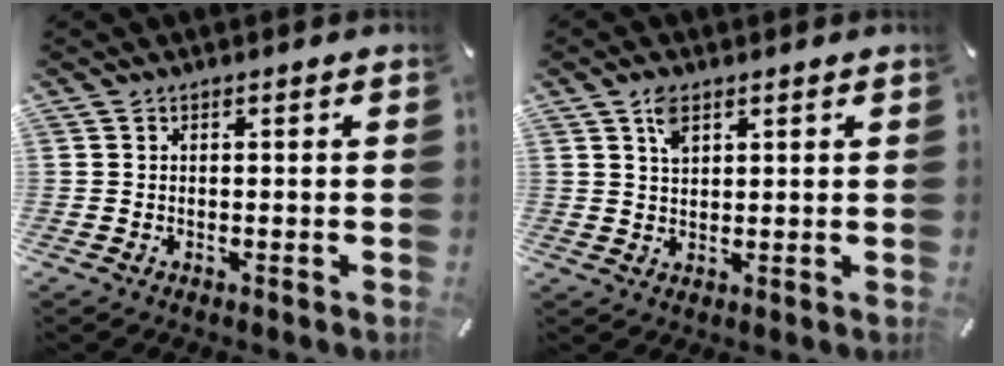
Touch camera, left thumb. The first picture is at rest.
{"total": 4.0, "force": [2.2, 2.3, 2.4], "torque": [-0.047, 0.000, 0.038]}